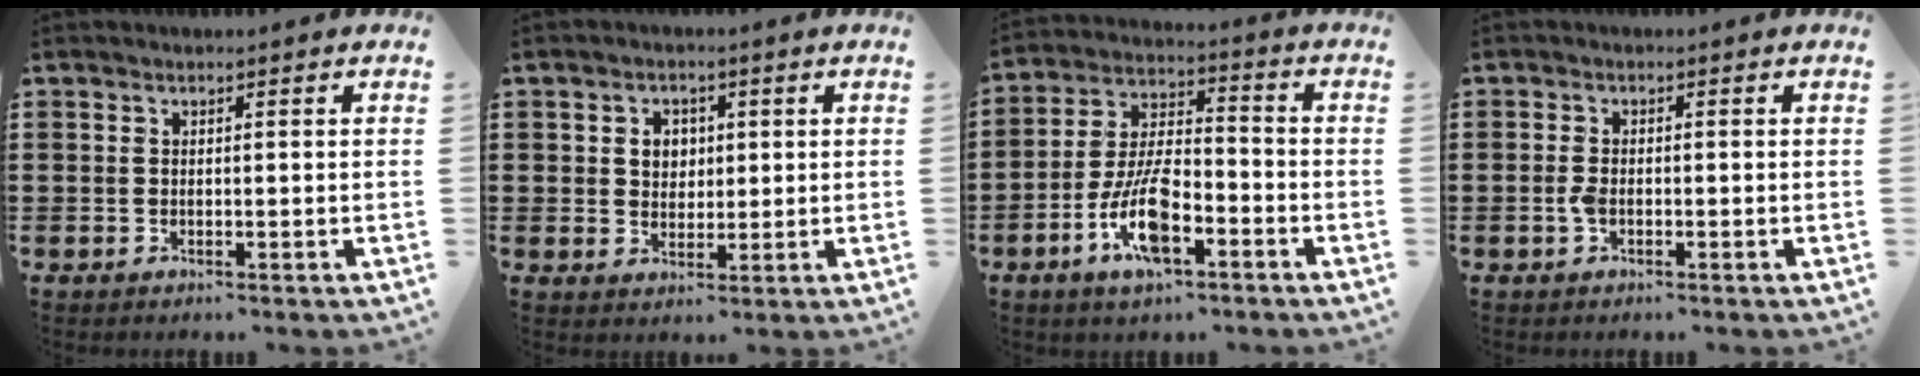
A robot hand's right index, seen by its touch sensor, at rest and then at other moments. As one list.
[{"total": 3.2, "force": [0.7, 2.8, 1.5], "torque": [-0.040, 0.011, 0.009]}, {"total": 10.7, "force": [-4.8, 4.0, 8.7], "torque": [-0.192, 0.001, -0.090]}, {"total": 1.8, "force": [-0.6, 0.8, 1.5], "torque": [-0.036, -0.003, -0.013]}]